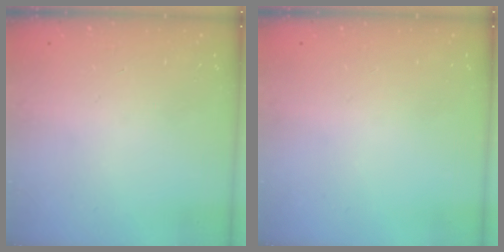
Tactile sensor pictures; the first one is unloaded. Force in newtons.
{"total": 0.0}